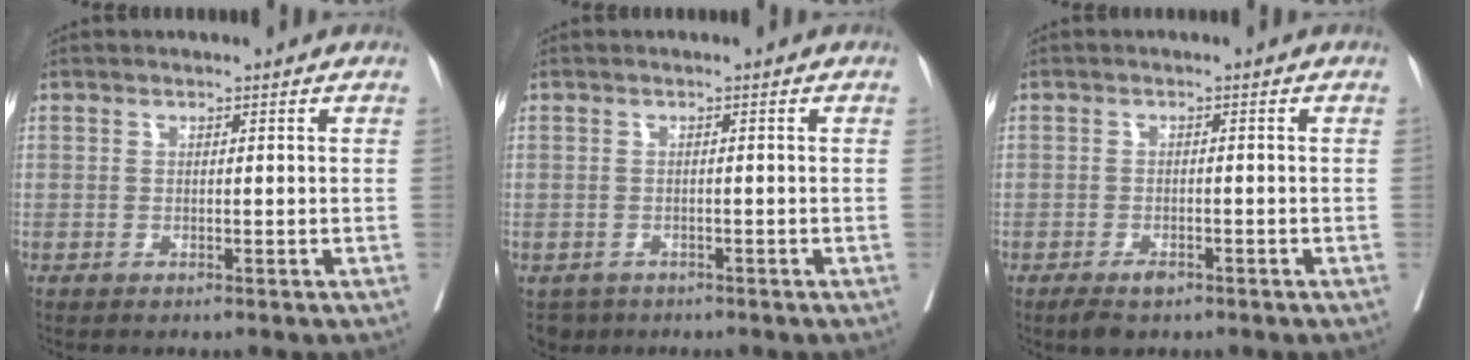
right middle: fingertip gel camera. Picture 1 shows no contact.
{"total": 3.0, "force": [-2.1, 2.1, 0.3], "torque": [0.000, 0.001, -0.033]}
{"total": 2.9, "force": [-1.9, 1.2, 1.8], "torque": [-0.032, -0.003, -0.027]}